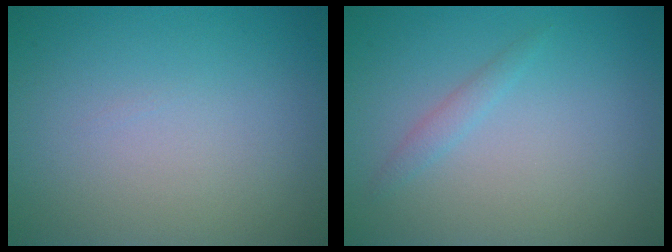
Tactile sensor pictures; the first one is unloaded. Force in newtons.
{"total": 1.0, "press": 1.0, "slide": 0.1}